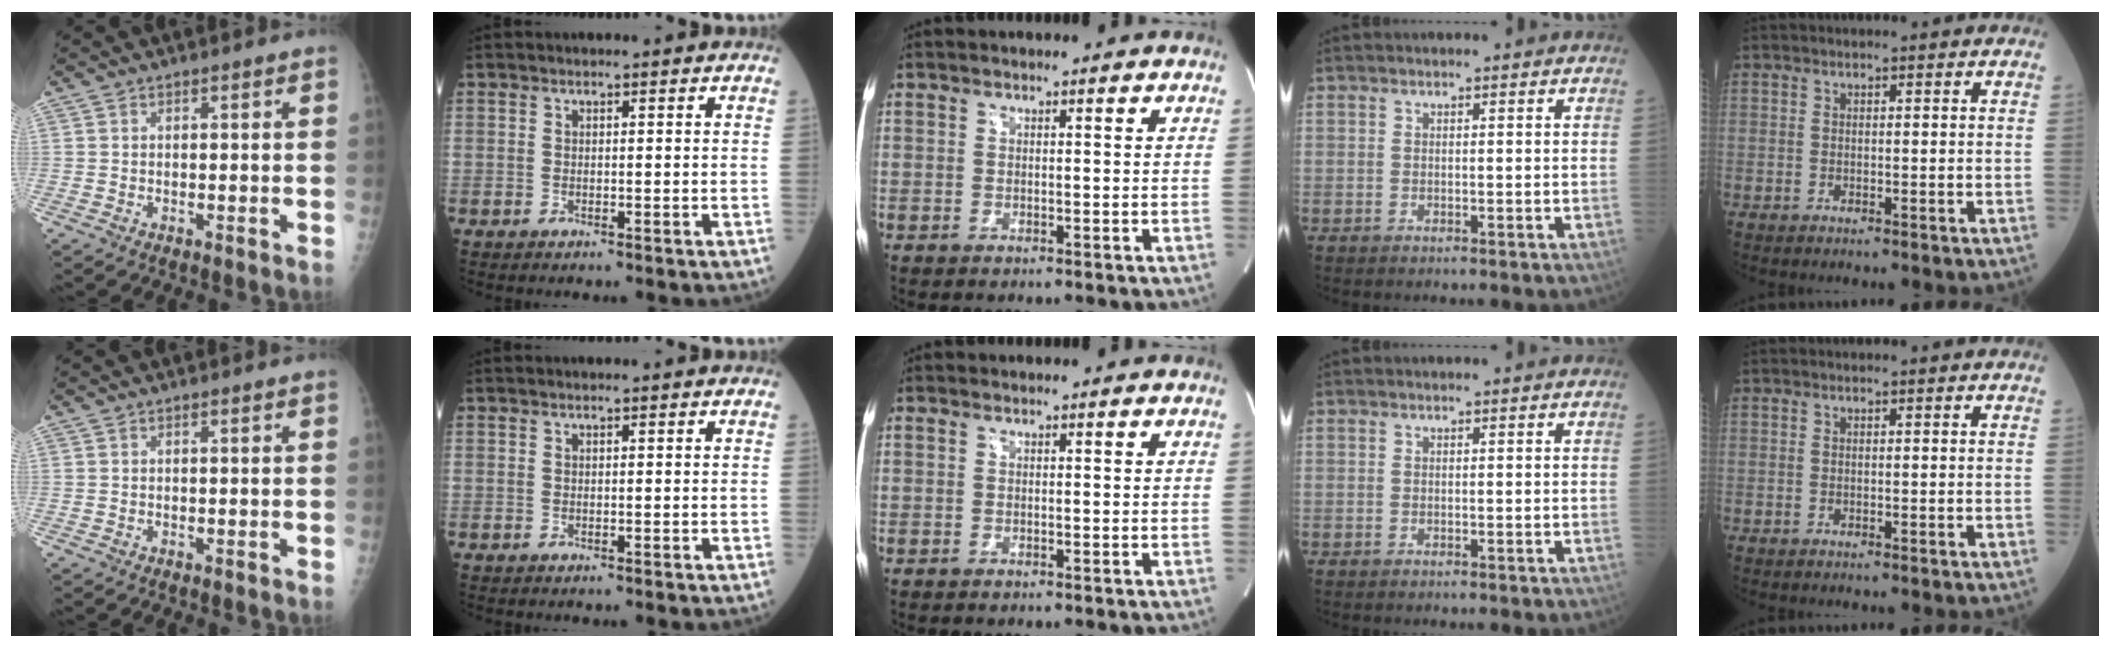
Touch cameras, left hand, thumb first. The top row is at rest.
{}